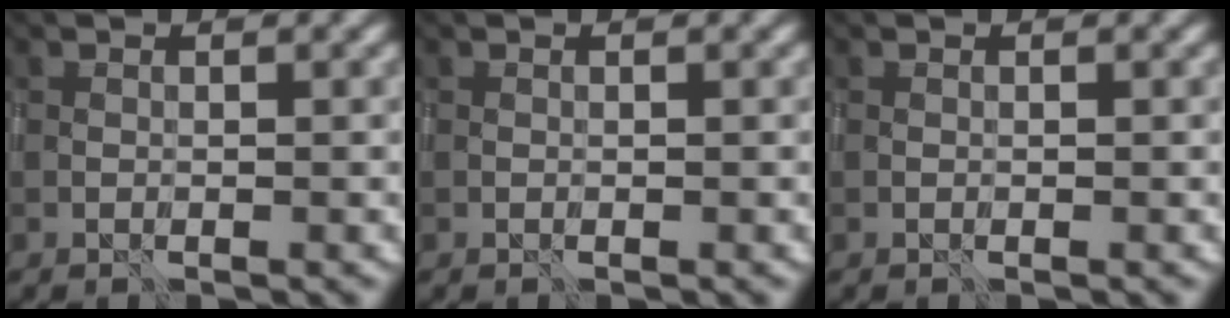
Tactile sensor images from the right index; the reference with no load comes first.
{"total": 0.0}
{"total": 0.0}